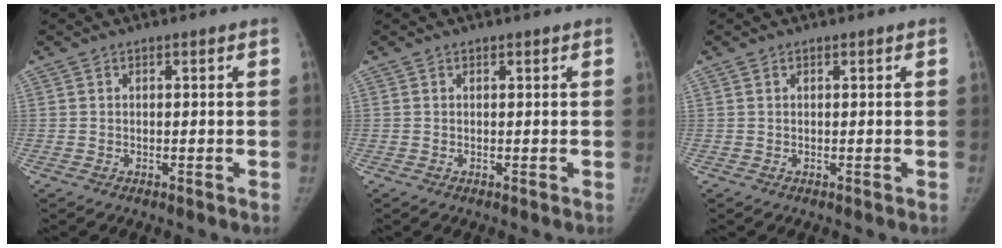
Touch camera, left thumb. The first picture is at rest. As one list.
[{"total": 0.0}, {"total": 0.0}]